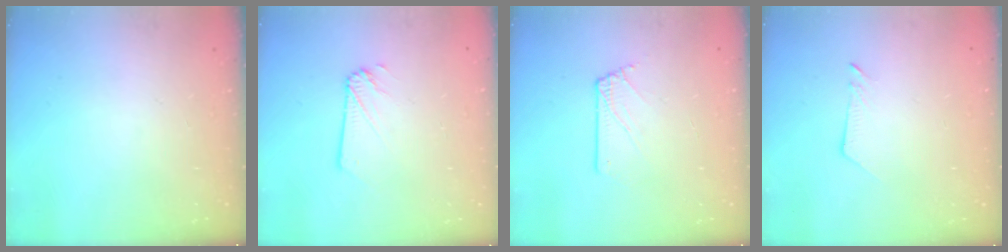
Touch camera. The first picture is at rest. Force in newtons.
{"total": 1.5, "press": 1.5, "slide": 0.2}
{"total": 2.3, "press": 2.3, "slide": 0.3}
{"total": 3.8, "press": 3.7, "slide": 0.4}